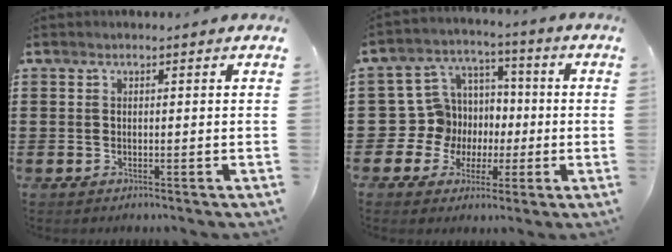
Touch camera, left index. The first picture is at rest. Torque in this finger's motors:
{"motor_torque": [0.20, 0.29, 0.07, -0.03]}